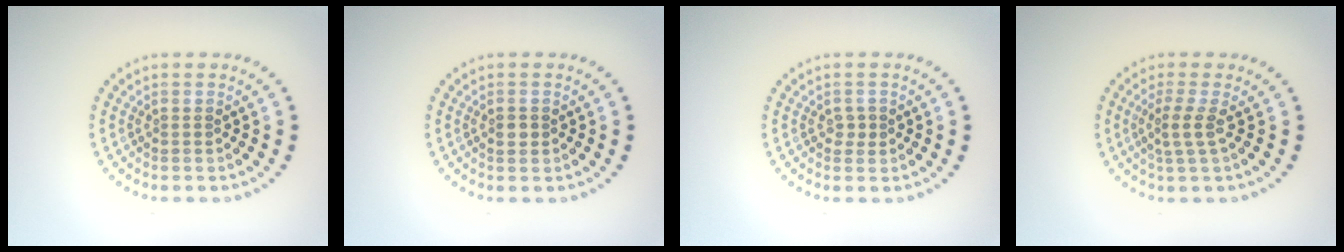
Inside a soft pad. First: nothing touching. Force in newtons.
{"total": 1.3, "press": 1.3, "slide": 0.3}
{"total": 1.0, "press": 0.9, "slide": 0.5}
{"total": 2.0, "press": 1.6, "slide": 1.2}